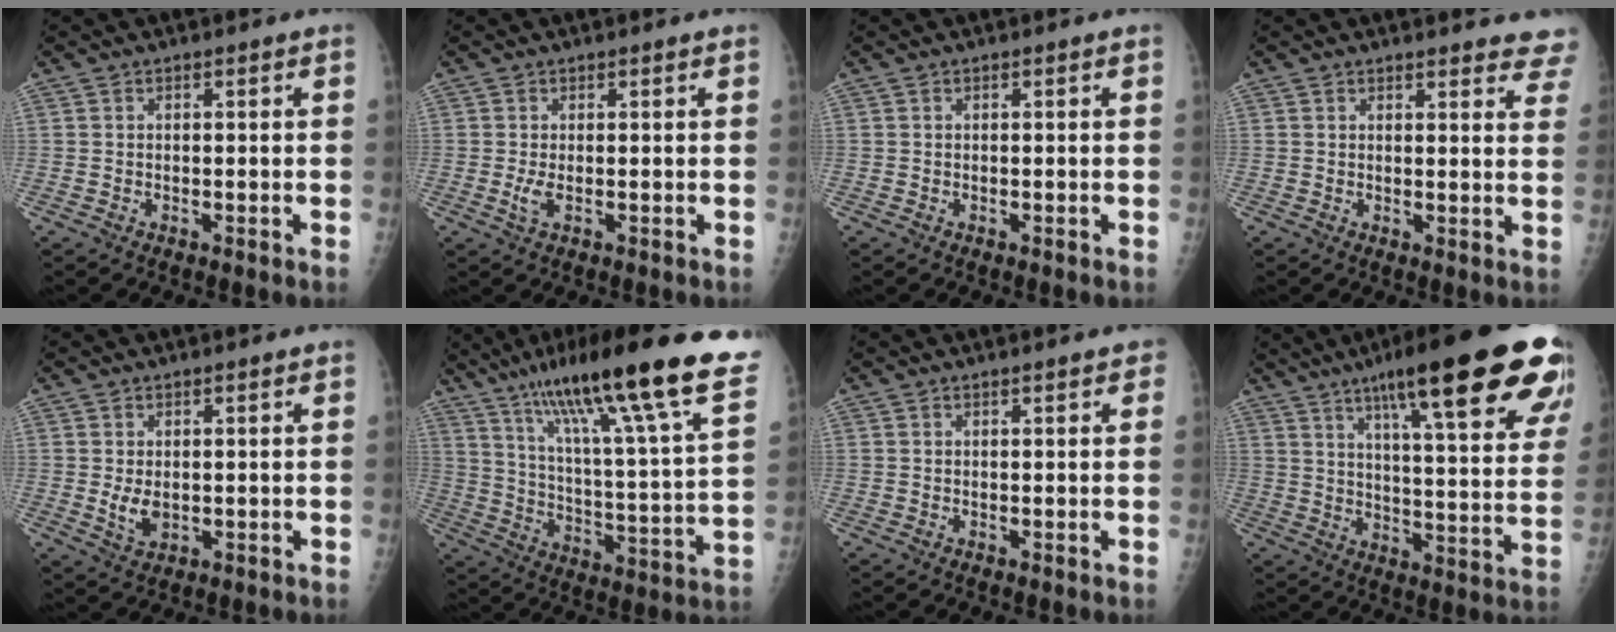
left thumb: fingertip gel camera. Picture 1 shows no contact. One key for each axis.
{"total": 2.1, "fx": 0.1, "fy": 0.7, "fz": 1.9, "tx": -0.042, "ty": -0.005, "tz": 0.006}
{"total": 0.0}
{"total": 9.7, "fx": 8.9, "fy": 2.3, "fz": 2.9, "tx": 0.011, "ty": -0.036, "tz": 0.077}
{"total": 3.4, "fx": 0.3, "fy": 2.1, "fz": 2.6, "tx": -0.041, "ty": -0.010, "tz": 0.014}
{"total": 30.0, "fx": 20.0, "fy": 3.7, "fz": 22.1, "tx": -0.340, "ty": -0.050, "tz": 0.304}
{"total": 1.5, "fx": 0.9, "fy": 0.5, "fz": 1.1, "tx": -0.009, "ty": 0.001, "tz": 0.009}
{"total": 29.2, "fx": 17.5, "fy": 5.2, "fz": 22.8, "tx": -0.281, "ty": -0.035, "tz": 0.244}